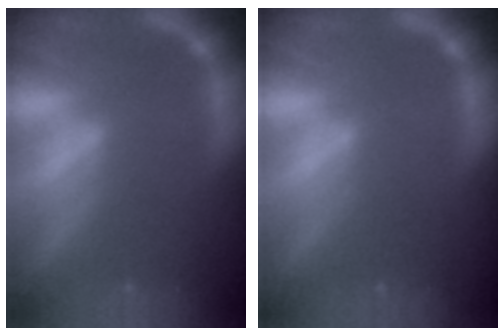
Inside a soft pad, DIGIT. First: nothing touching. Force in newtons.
{"total": 1.5}